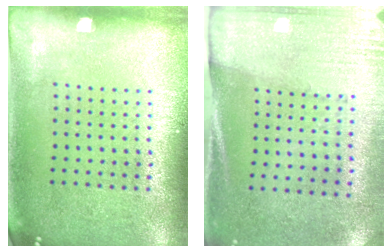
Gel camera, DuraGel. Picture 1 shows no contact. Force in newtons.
{"total": 2.7, "press": 2.4, "slide": 1.2}